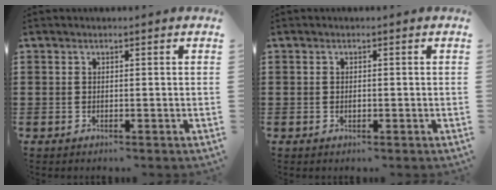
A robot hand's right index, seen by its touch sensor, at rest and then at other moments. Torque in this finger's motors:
{"motor_torque": [2.14, 0.00, 0.01, 0.01]}